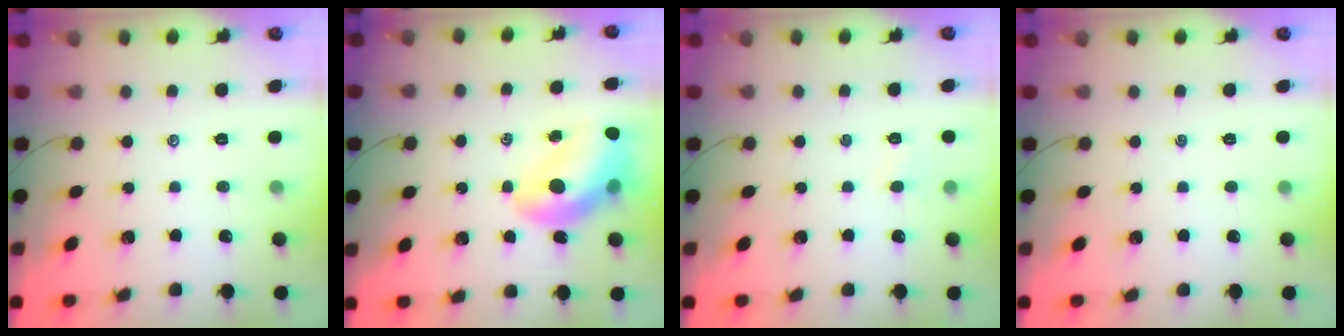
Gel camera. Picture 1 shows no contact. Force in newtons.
{"total": 13.6, "press": 13.1, "slide": 3.9}
{"total": 2.5, "press": 2.3, "slide": 0.8}
{"total": 0.0}